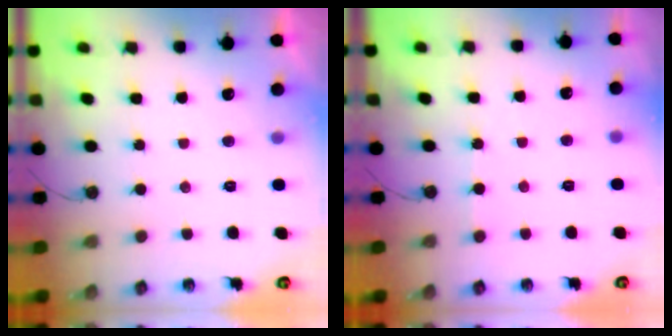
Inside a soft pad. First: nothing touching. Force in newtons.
{"total": 1.8, "press": 1.8, "slide": 0.3}